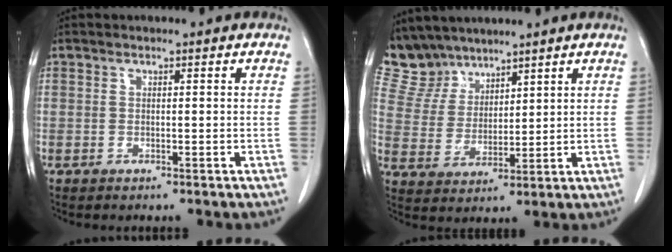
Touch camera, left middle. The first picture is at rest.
{"total": 7.2, "force": [6.6, 2.8, 0.1], "torque": [-0.011, 0.007, 0.149]}